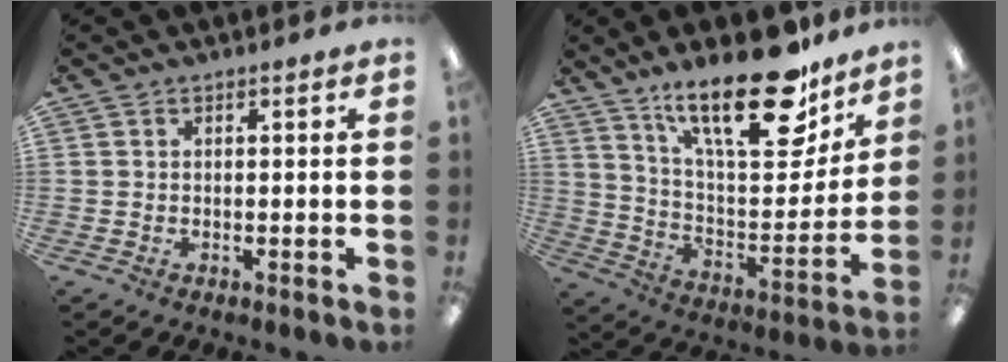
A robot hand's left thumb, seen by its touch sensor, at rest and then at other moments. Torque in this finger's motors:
{"motor_torque": [1.10, 0.03, 1.44, -1.33, 0.41]}